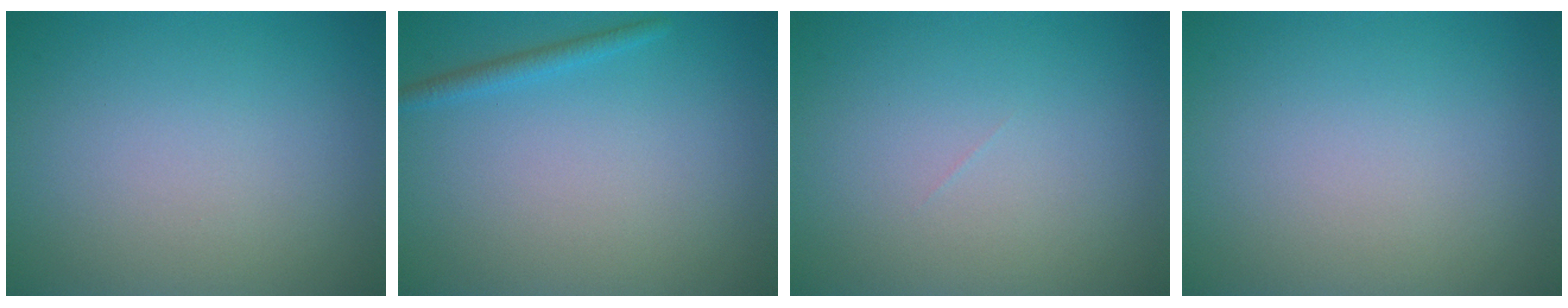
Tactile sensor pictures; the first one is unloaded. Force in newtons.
{"total": 1.3, "press": 1.3, "slide": 0.0}
{"total": 0.0}
{"total": 0.0}